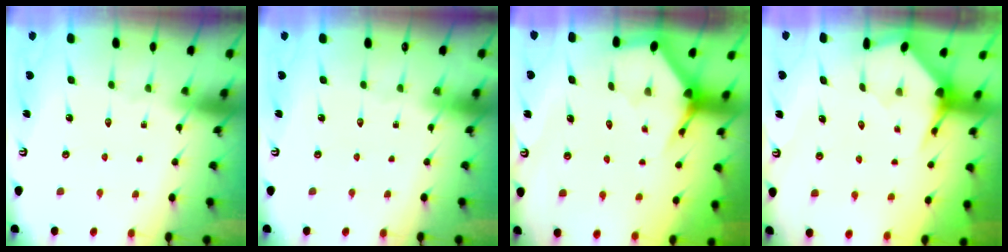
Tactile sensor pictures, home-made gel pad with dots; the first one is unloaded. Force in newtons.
{"total": 0.0}
{"total": 3.4, "press": 3.4, "slide": 0.1}
{"total": 3.7, "press": 3.6, "slide": 0.4}